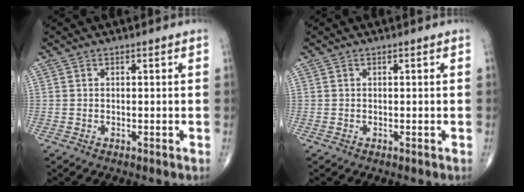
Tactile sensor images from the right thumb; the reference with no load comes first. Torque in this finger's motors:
{"motor_torque": [0.02, 0.02, 0.00, 0.00, 0.00]}